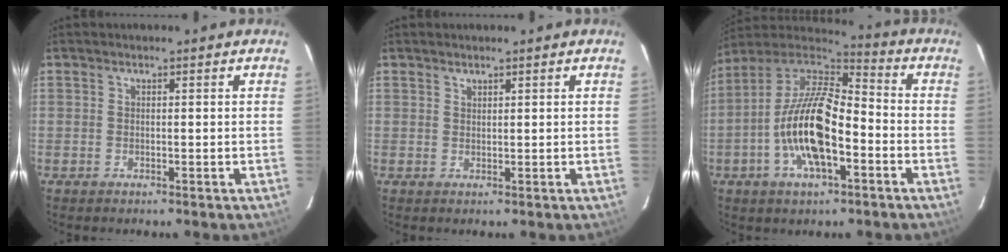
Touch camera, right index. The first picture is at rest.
{"total": 0.8, "force": [0.7, 0.3, 0.1], "torque": [-0.002, 0.001, 0.014]}
{"total": 17.1, "force": [-5.2, 6.8, 14.8], "torque": [-0.297, -0.002, -0.106]}